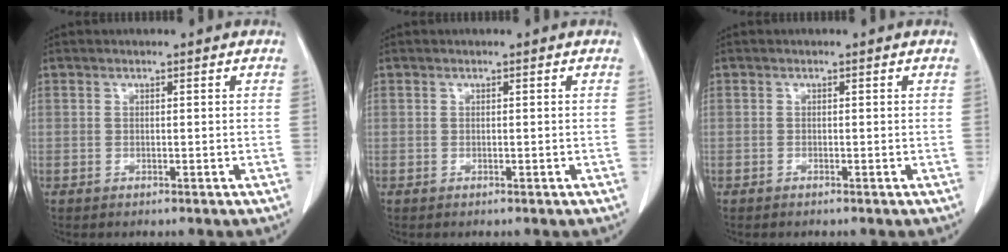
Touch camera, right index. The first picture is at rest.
{"total": 0.0}
{"total": 0.0}